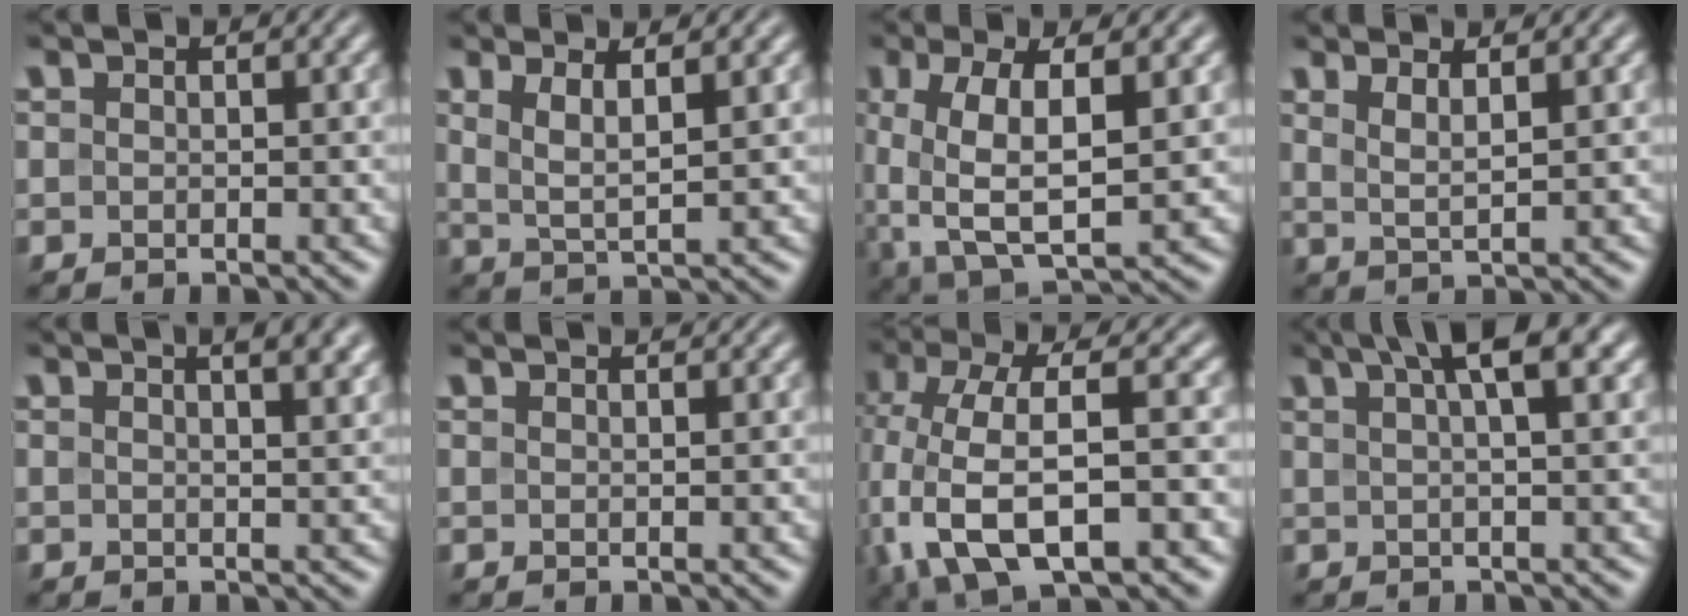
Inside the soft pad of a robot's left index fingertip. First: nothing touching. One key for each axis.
{"total": 2.8, "fx": 1.5, "fy": 0.5, "fz": 2.4, "tx": -0.044, "ty": -0.004, "tz": 0.028}
{"total": 8.2, "fx": 0.7, "fy": 3.4, "fz": 7.4, "tx": -0.148, "ty": 0.003, "tz": 0.009}
{"total": 2.2, "fx": 1.4, "fy": 0.4, "fz": 1.7, "tx": -0.026, "ty": -0.002, "tz": 0.023}
{"total": 4.7, "fx": 2.4, "fy": 1.8, "fz": 3.6, "tx": -0.023, "ty": 0.020, "tz": 0.006}
{"total": 1.2, "fx": 1.2, "fy": 0.1, "fz": 0.3, "tx": -0.011, "ty": -0.003, "tz": 0.008}
{"total": 9.5, "fx": -2.0, "fy": 3.9, "fz": 8.5, "tx": -0.176, "ty": 0.000, "tz": -0.040}
{"total": 5.5, "fx": 3.0, "fy": 1.1, "fz": 4.5, "tx": -0.054, "ty": 0.019, "tz": 0.038}